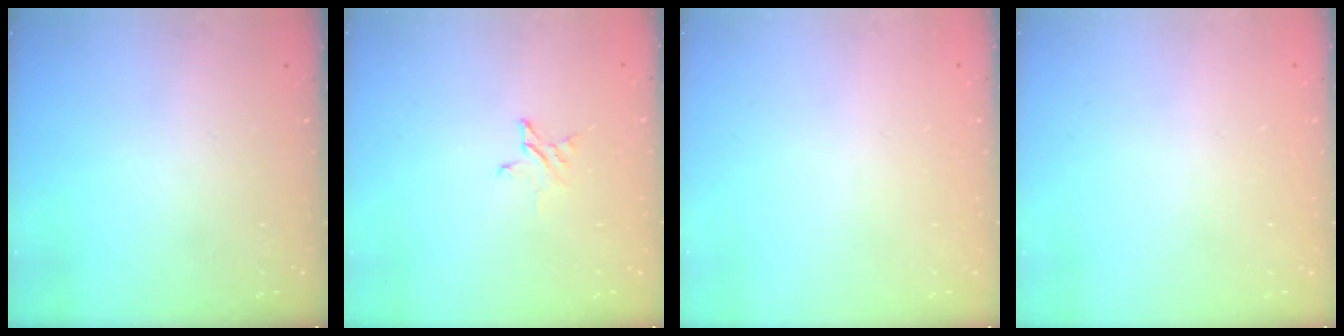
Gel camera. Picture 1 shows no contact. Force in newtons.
{"total": 3.0, "press": 3.0, "slide": 0.3}
{"total": 0.0}
{"total": 0.0}